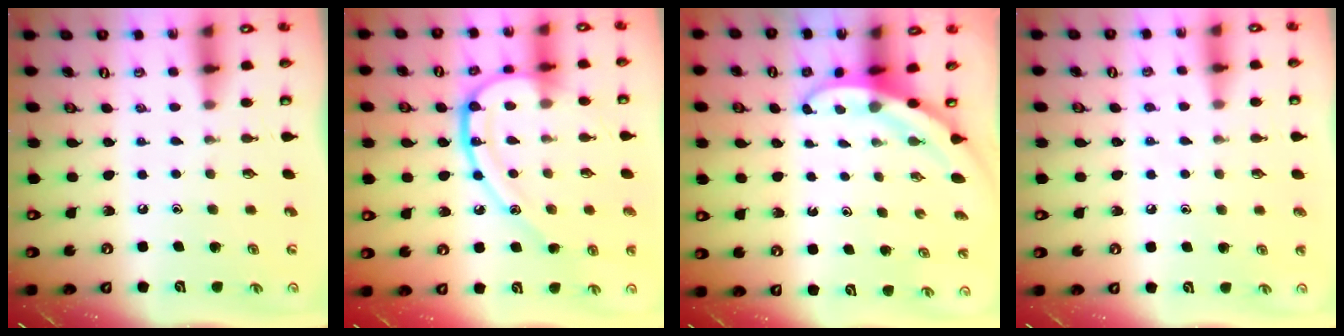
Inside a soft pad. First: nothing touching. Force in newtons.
{"total": 16.6, "press": 16.5, "slide": 1.2}
{"total": 3.4, "press": 3.4, "slide": 0.2}
{"total": 3.7, "press": 3.7, "slide": 0.4}